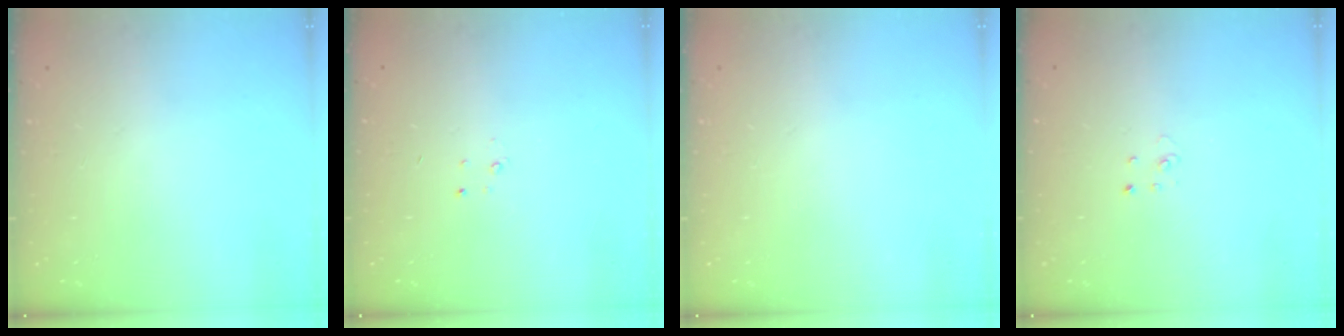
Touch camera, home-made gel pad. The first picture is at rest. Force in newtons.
{"total": 2.3, "press": 2.3, "slide": 0.3}
{"total": 0.0}
{"total": 1.9, "press": 1.9, "slide": 0.2}